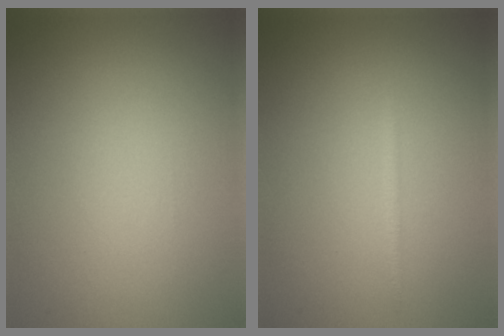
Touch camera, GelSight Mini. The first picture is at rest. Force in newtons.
{"total": 0.7, "press": 0.7, "slide": 0.1}